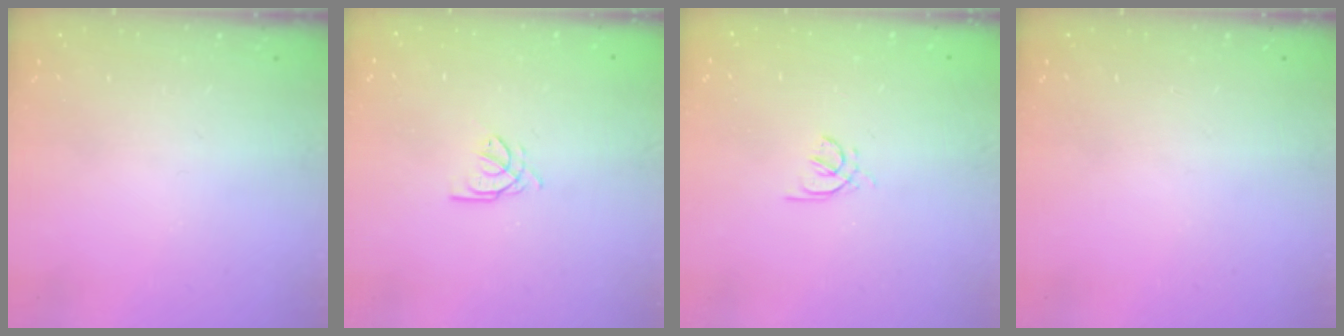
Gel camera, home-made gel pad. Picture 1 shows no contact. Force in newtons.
{"total": 2.6, "press": 2.6, "slide": 0.1}
{"total": 2.0, "press": 1.9, "slide": 0.5}
{"total": 0.0}